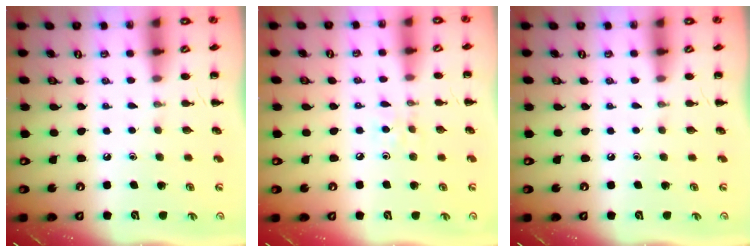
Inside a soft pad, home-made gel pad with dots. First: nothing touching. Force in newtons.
{"total": 4.4, "press": 4.0, "slide": 1.7}
{"total": 0.0}